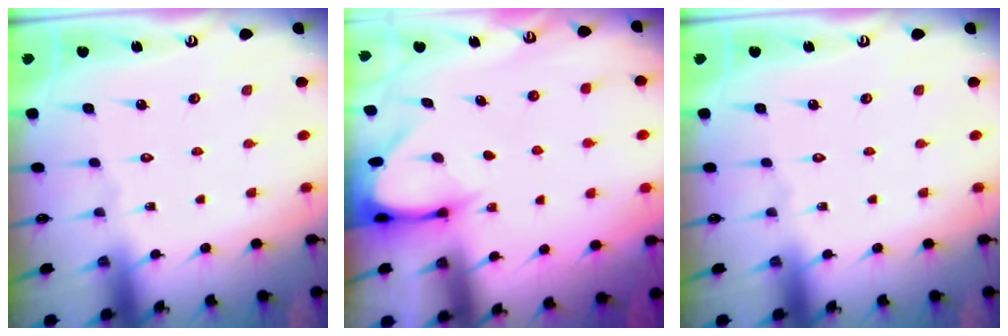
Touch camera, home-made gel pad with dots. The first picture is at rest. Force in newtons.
{"total": 3.7, "press": 3.7, "slide": 0.3}
{"total": 0.0}